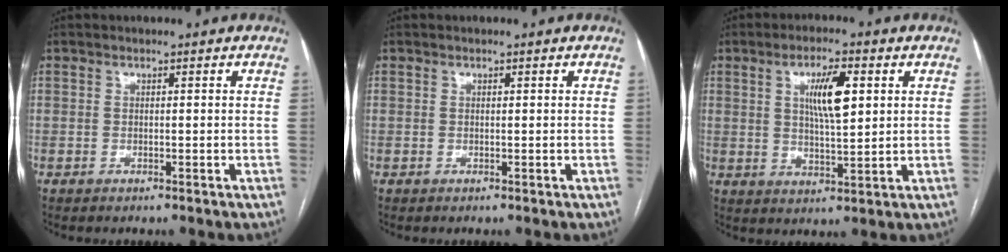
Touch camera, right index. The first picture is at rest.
{"total": 0.0}
{"total": 7.6, "force": [2.3, 1.7, 7.0], "torque": [-0.124, 0.004, 0.043]}